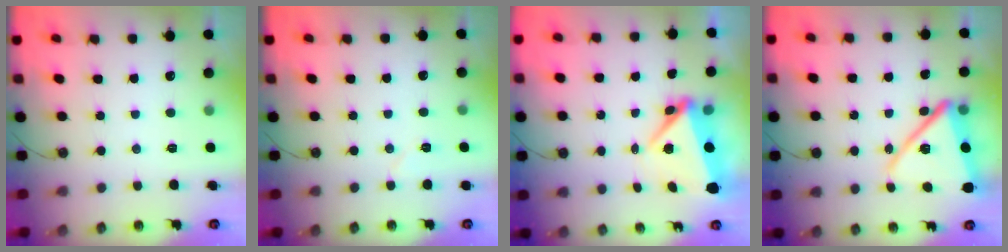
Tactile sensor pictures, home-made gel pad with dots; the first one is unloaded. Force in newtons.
{"total": 3.4, "press": 3.1, "slide": 1.4}
{"total": 6.3, "press": 5.9, "slide": 2.2}
{"total": 16.2, "press": 16.1, "slide": 1.3}